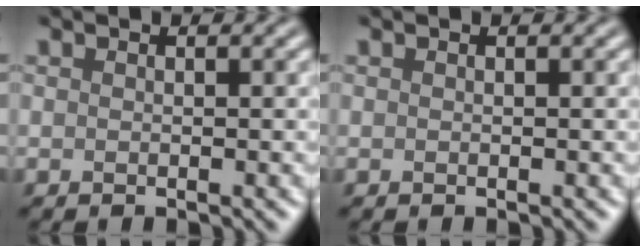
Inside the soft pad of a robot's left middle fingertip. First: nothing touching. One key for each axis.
{"total": 0.0}